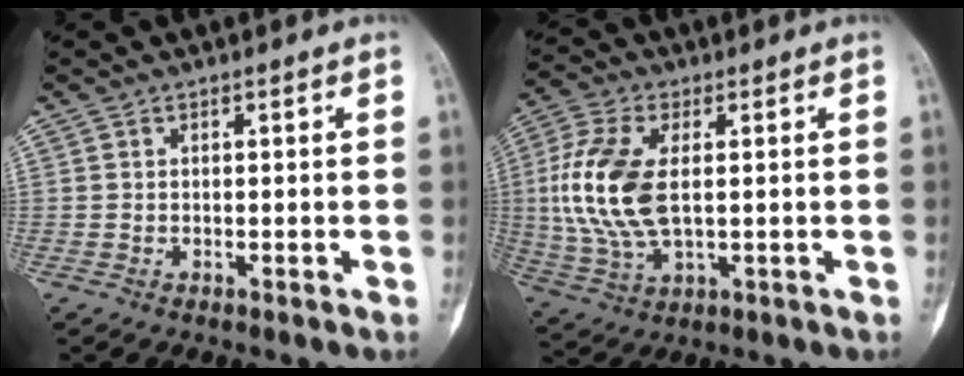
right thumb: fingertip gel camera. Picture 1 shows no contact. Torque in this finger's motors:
{"motor_torque": [1.42, 1.30, 1.18, -0.70, 0.37]}